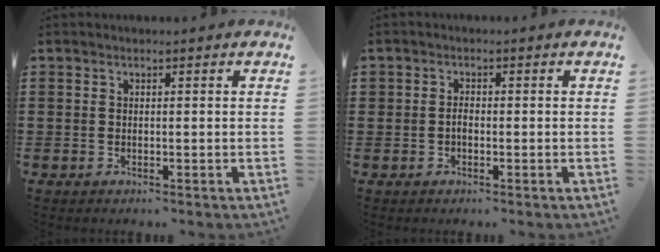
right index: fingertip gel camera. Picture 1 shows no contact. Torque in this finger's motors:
{"motor_torque": [-0.75, 0.84, -0.41, -0.16]}